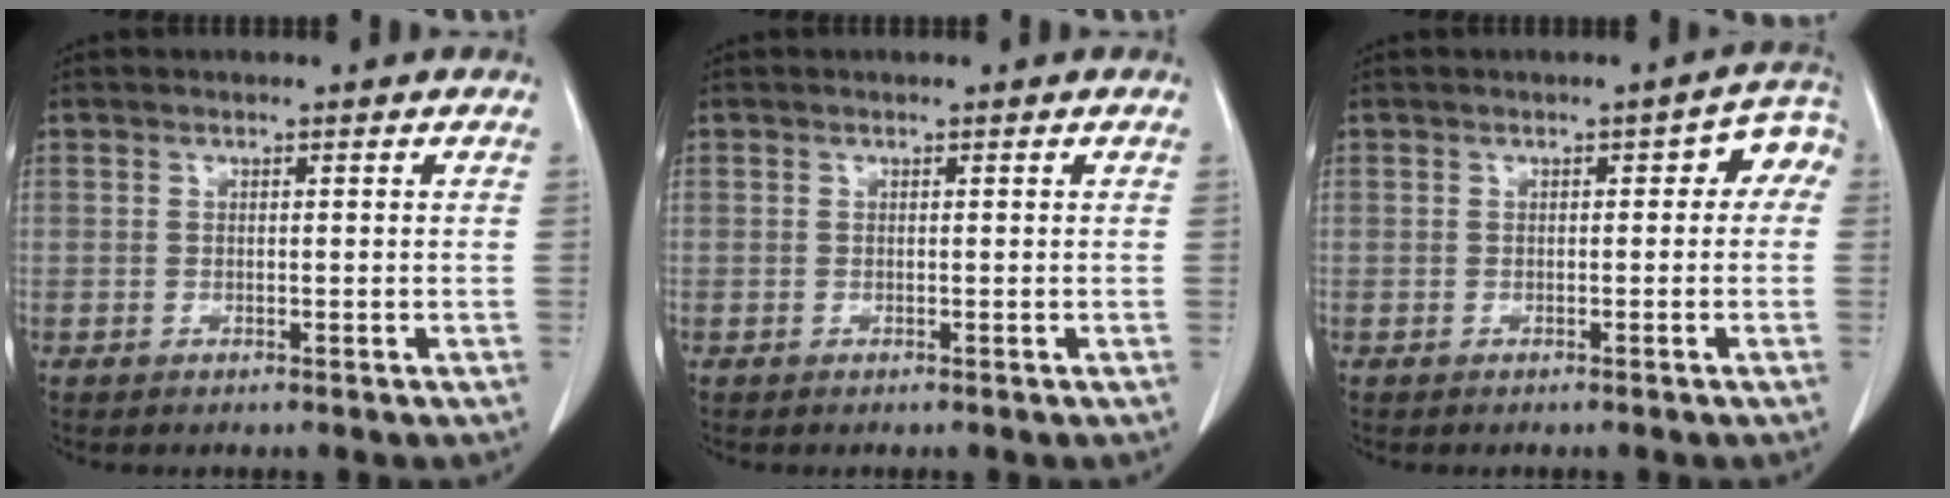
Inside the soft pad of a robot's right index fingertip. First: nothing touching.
{"total": 0.0}
{"total": 4.0, "force": [0.2, 2.1, 3.5], "torque": [-0.030, 0.027, -0.003]}